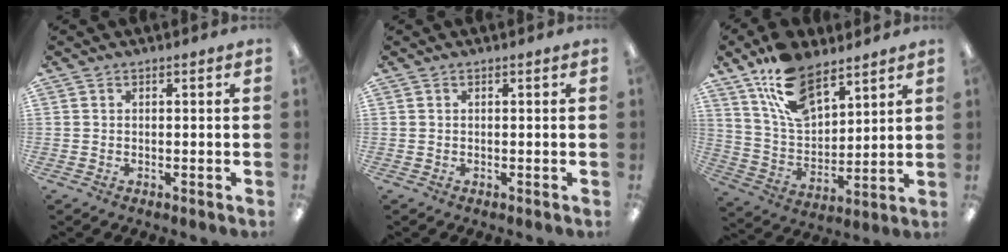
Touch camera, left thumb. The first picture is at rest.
{"total": 0.0}
{"total": 15.6, "force": [10.5, 7.6, 8.7], "torque": [-0.163, -0.045, 0.195]}